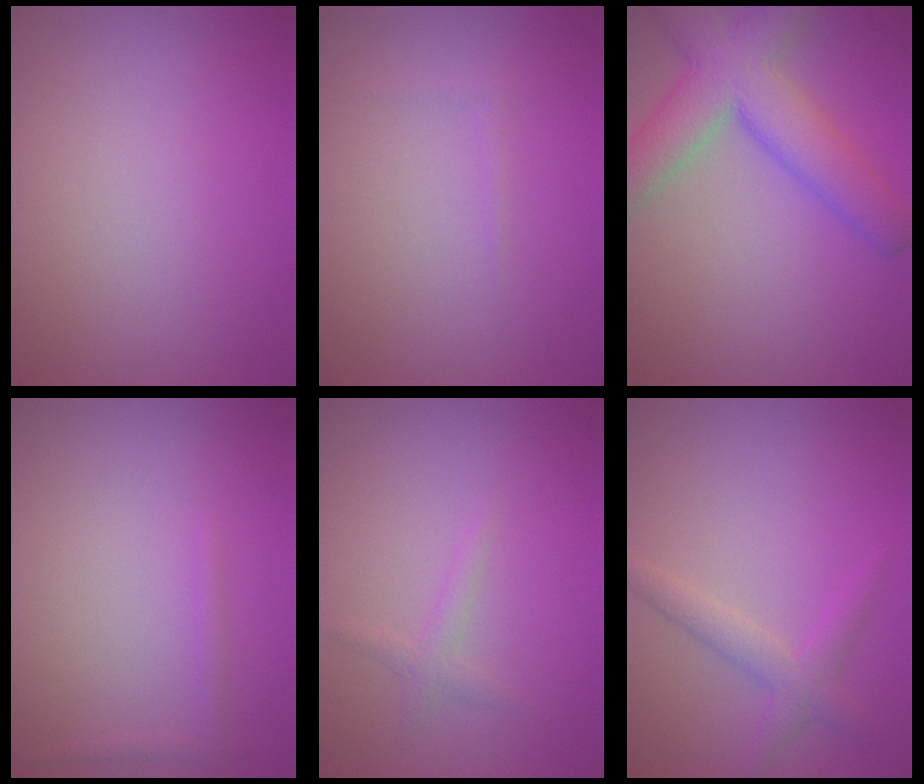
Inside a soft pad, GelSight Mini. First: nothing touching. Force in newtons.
{"total": 0.5, "press": 0.5, "slide": 0.1}
{"total": 7.3, "press": 7.3, "slide": 0.4}
{"total": 0.8, "press": 0.8, "slide": 0.1}
{"total": 1.1, "press": 1.1, "slide": 0.1}
{"total": 2.3, "press": 2.3, "slide": 0.2}